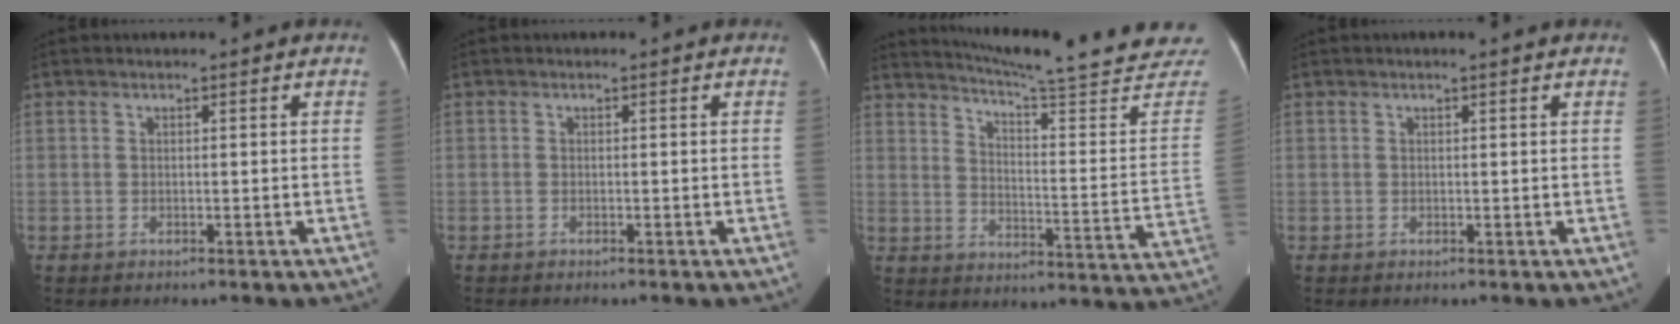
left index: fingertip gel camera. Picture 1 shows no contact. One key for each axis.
{"total": 0.0}
{"total": 26.3, "fx": 24.5, "fy": 0.5, "fz": 9.5, "tx": -0.139, "ty": -0.118, "tz": 0.297}
{"total": 0.8, "fx": 0.5, "fy": -0.1, "fz": 0.5, "tx": -0.014, "ty": 0.008, "tz": 0.010}